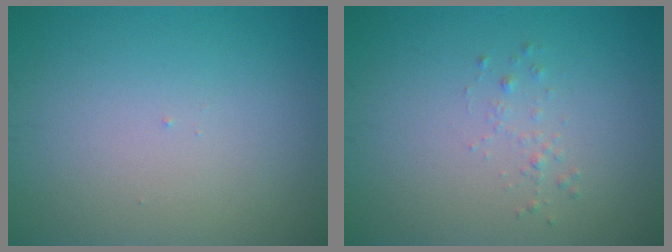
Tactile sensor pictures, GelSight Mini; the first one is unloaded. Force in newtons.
{"total": 0.8, "press": 0.8, "slide": 0.0}